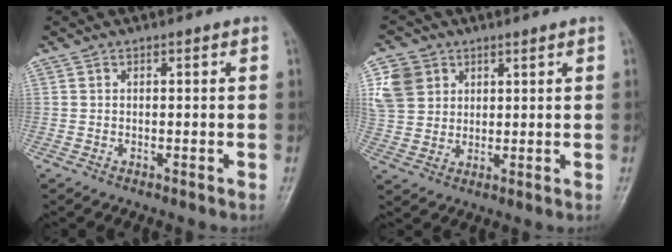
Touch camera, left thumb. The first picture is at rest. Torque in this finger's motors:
{"motor_torque": [-0.10, 0.47, 0.44, -0.26, 0.05]}